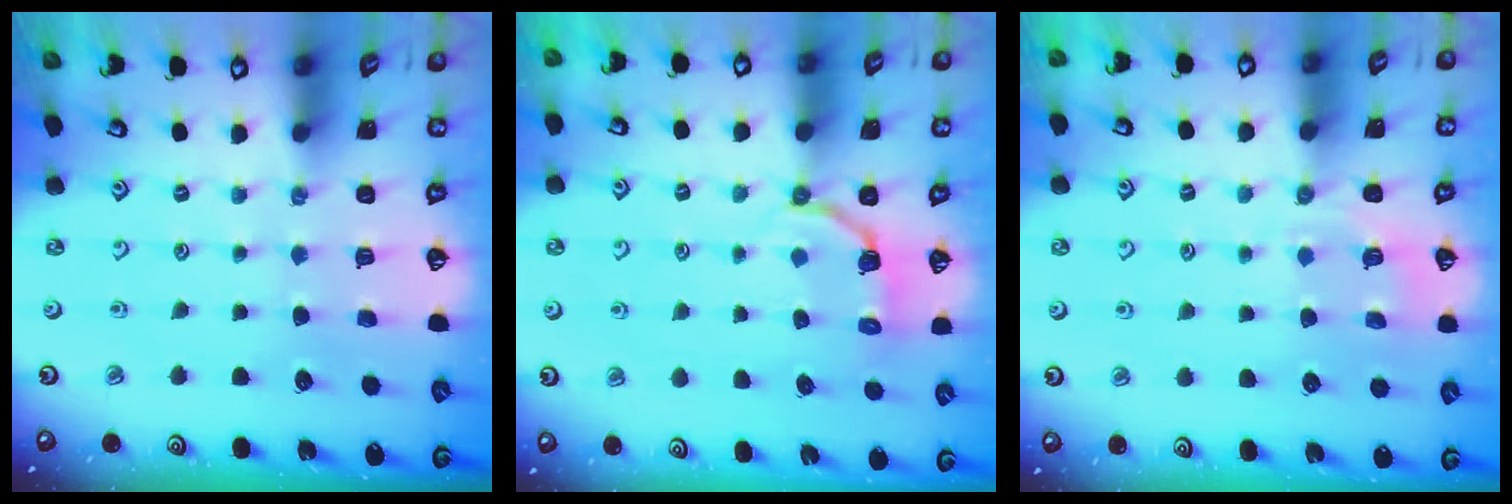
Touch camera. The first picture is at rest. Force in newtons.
{"total": 3.8, "press": 1.9, "slide": 3.3}
{"total": 4.4, "press": 4.2, "slide": 1.6}